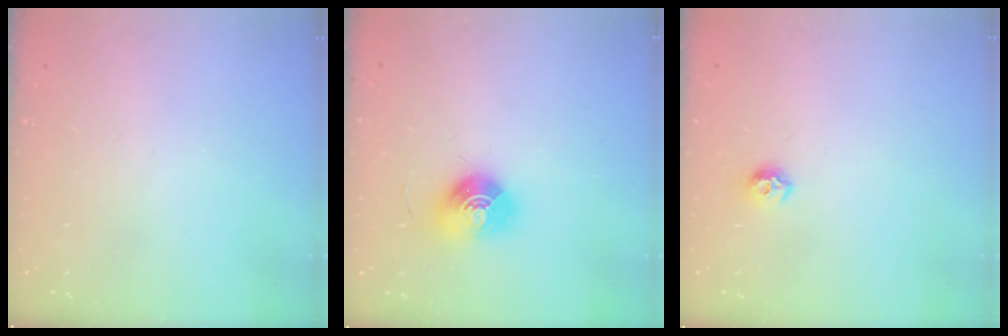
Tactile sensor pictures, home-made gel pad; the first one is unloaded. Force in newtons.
{"total": 10.0, "press": 10.0, "slide": 0.4}
{"total": 7.2, "press": 7.2, "slide": 1.0}